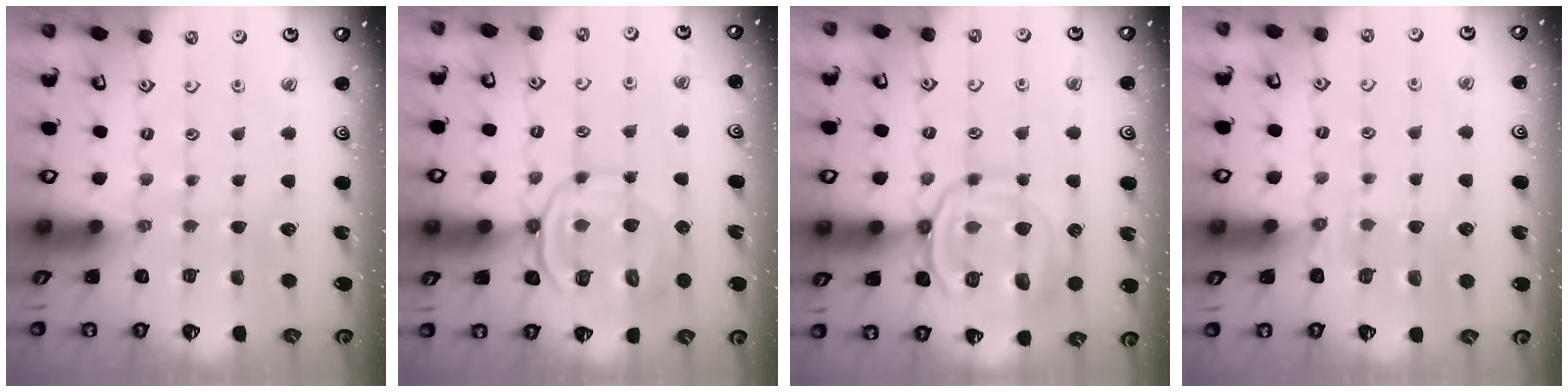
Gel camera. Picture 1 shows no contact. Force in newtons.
{"total": 12.4, "press": 12.3, "slide": 1.8}
{"total": 16.2, "press": 16.1, "slide": 1.6}
{"total": 4.4, "press": 4.2, "slide": 1.6}